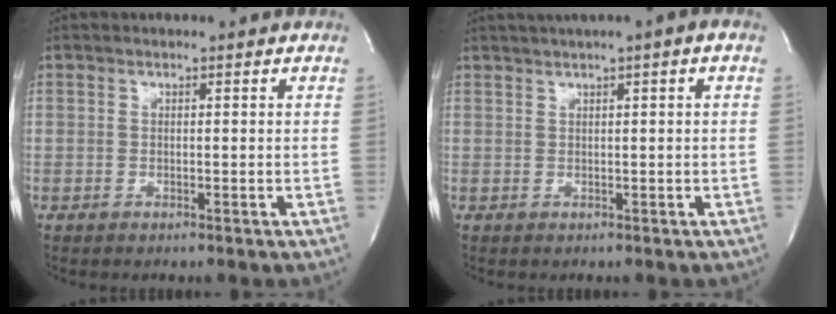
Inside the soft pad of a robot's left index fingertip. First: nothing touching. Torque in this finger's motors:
{"motor_torque": [0.40, -0.51, 0.86, 0.20]}